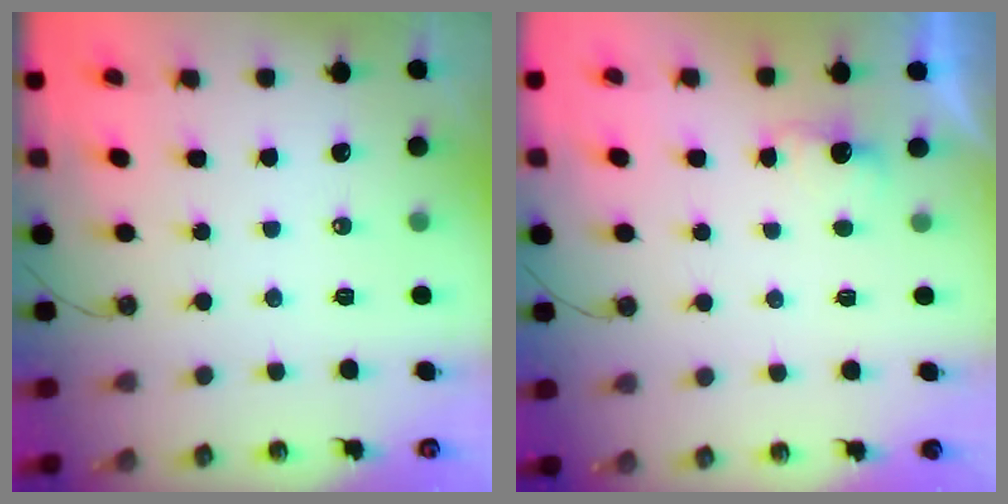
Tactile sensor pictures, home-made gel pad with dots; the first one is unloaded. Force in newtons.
{"total": 2.5, "press": 2.3, "slide": 0.9}